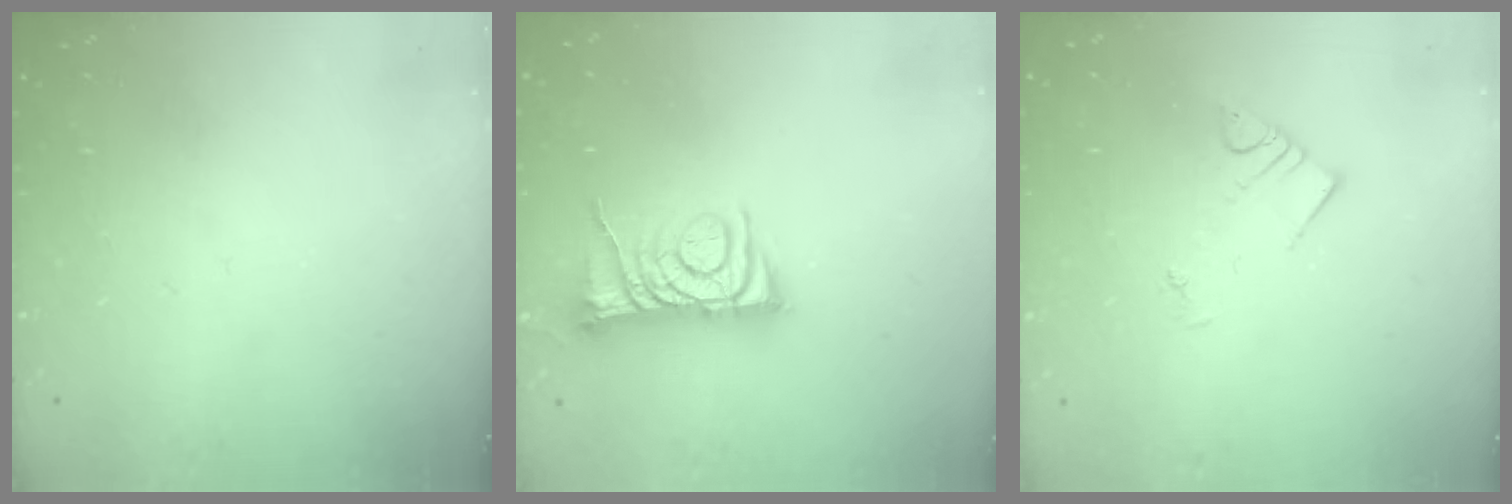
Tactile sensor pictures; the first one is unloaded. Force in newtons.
{"total": 8.3, "press": 8.3, "slide": 0.4}
{"total": 3.7, "press": 3.6, "slide": 0.4}